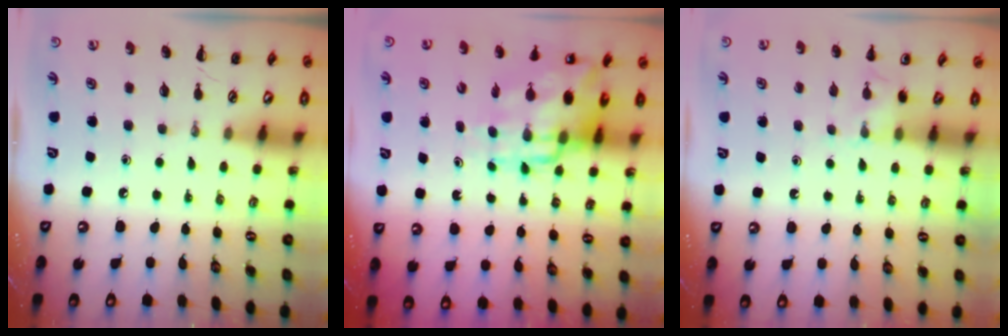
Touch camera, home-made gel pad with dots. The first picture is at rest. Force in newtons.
{"total": 15.0, "press": 14.4, "slide": 4.2}
{"total": 5.2, "press": 5.0, "slide": 1.5}